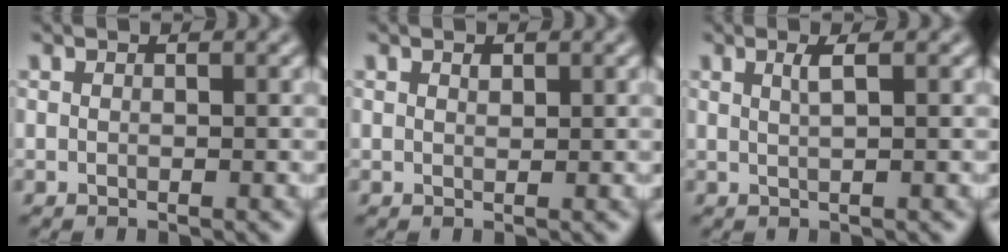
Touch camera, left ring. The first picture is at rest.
{"total": 0.7, "force": [0.4, 0.3, 0.4], "torque": [-0.007, -0.002, 0.009]}
{"total": 1.6, "force": [0.6, 0.4, 1.4], "torque": [-0.021, 0.000, 0.008]}